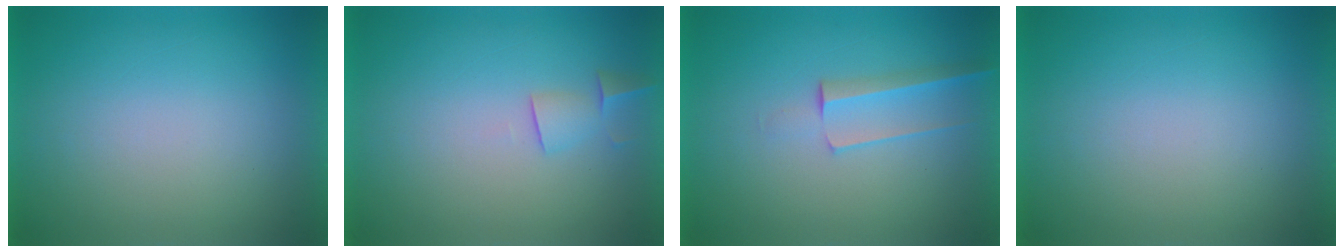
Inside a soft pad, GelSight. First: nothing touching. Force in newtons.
{"total": 2.2}
{"total": 2.5}
{"total": 0.0}